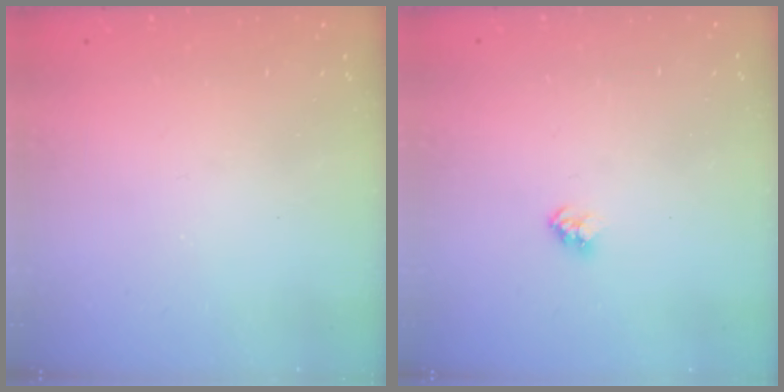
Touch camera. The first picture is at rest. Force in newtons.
{"total": 2.4, "press": 2.4, "slide": 0.2}